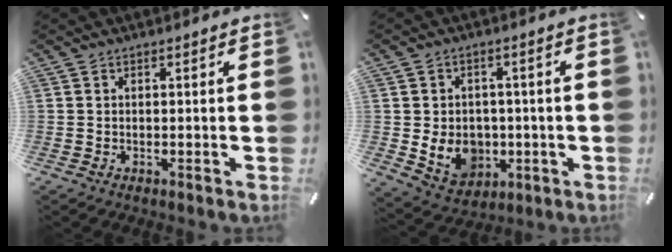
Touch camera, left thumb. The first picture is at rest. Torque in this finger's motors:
{"motor_torque": [1.15, 2.34, 0.50, 0.51, 0.09]}